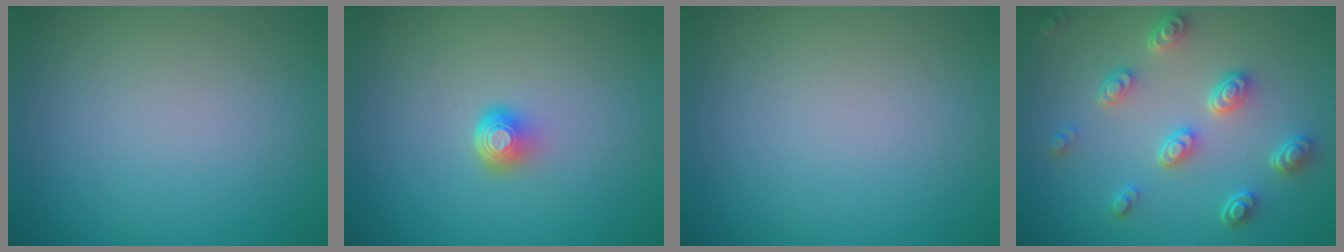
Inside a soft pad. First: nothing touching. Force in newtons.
{"total": 2.0, "press": 1.3, "slide": 1.6}
{"total": 0.0}
{"total": 4.8, "press": 3.8, "slide": 2.9}